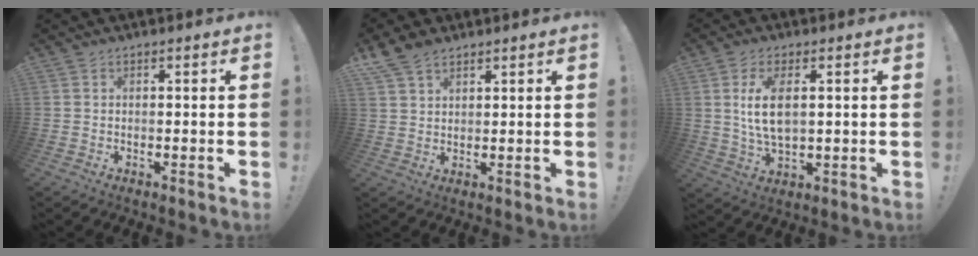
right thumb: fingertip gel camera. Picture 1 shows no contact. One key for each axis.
{"total": 6.5, "fx": 4.9, "fy": 3.2, "fz": 2.7, "tx": -0.048, "ty": -0.020, "tz": 0.096}
{"total": 9.1, "fx": 1.9, "fy": 4.2, "fz": 7.9, "tx": -0.145, "ty": -0.019, "tz": 0.029}